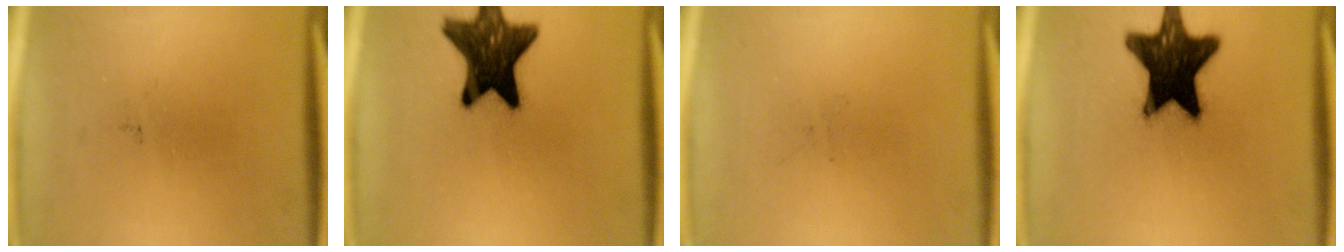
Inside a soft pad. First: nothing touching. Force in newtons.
{"total": 16.4}
{"total": 0.0}
{"total": 18.9}